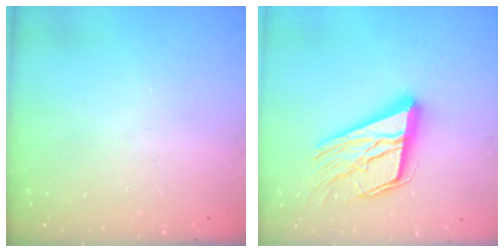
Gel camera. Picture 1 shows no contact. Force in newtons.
{"total": 20.2, "press": 20.0, "slide": 2.6}